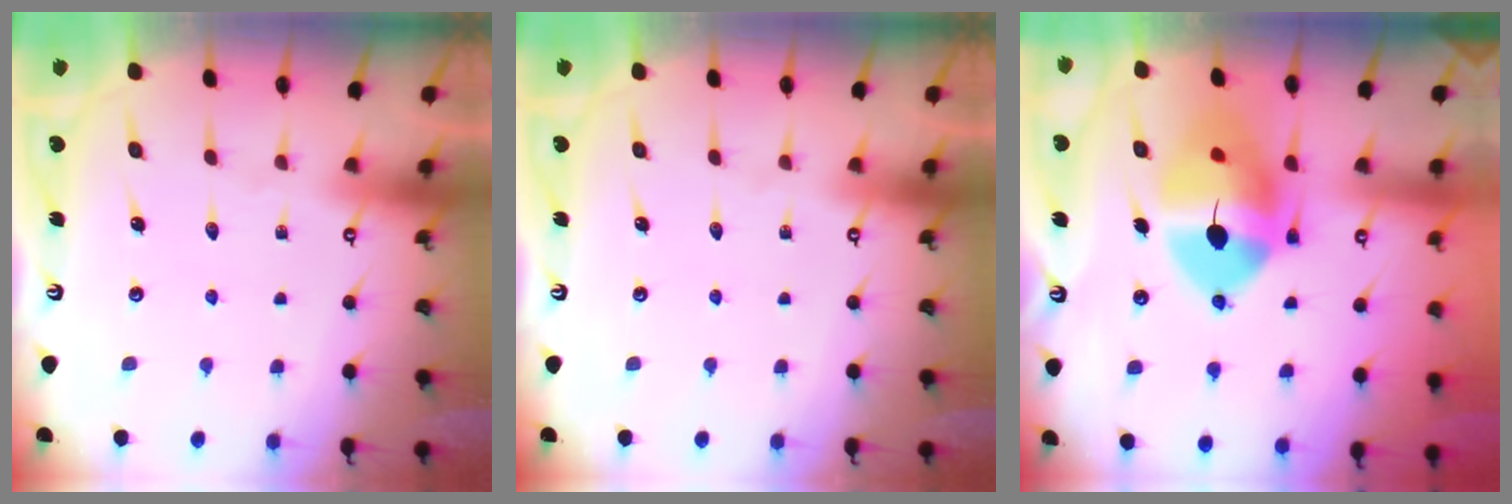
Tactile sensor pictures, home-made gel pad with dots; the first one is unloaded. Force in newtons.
{"total": 0.0}
{"total": 15.3, "press": 15.1, "slide": 2.4}